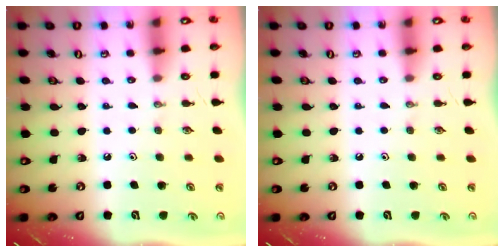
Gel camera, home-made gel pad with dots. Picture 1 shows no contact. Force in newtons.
{"total": 0.0}